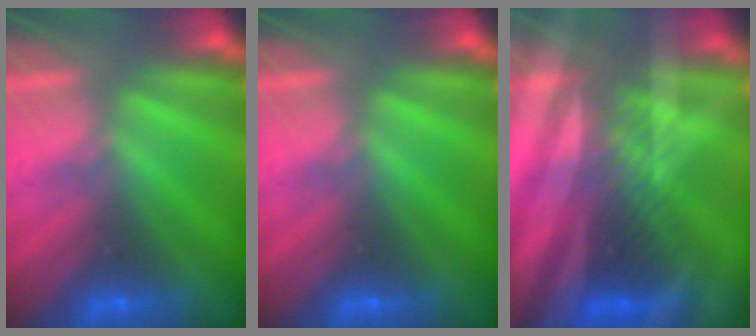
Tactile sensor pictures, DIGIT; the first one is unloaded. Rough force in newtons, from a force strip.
{"total": 0.0}
{"total": 3.1}